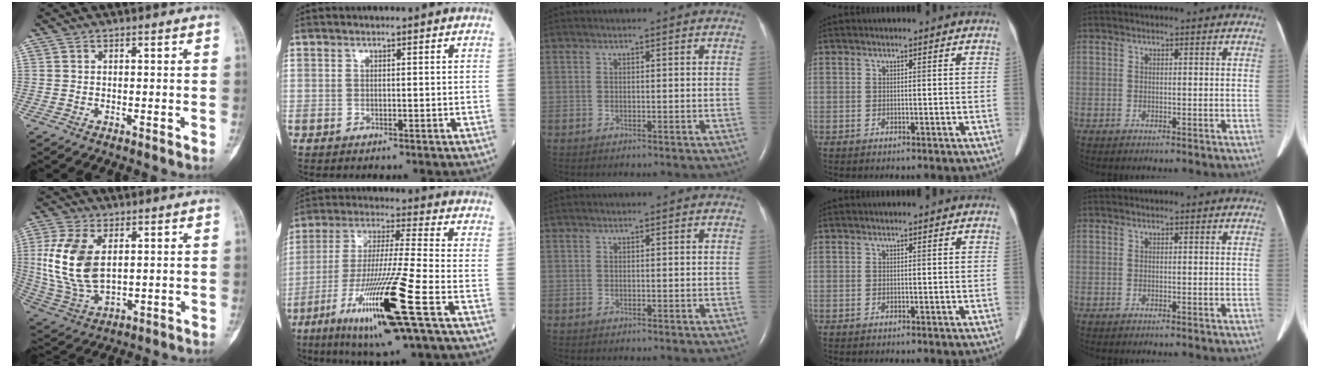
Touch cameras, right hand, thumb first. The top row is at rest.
{"thumb": {"total": 14.3, "force": [2.4, 8.2, 11.4], "torque": [-0.235, -0.010, 0.058]}, "index": {"total": 17.8, "force": [-7.6, -0.4, 16.1], "torque": [-0.330, -0.034, -0.141]}}